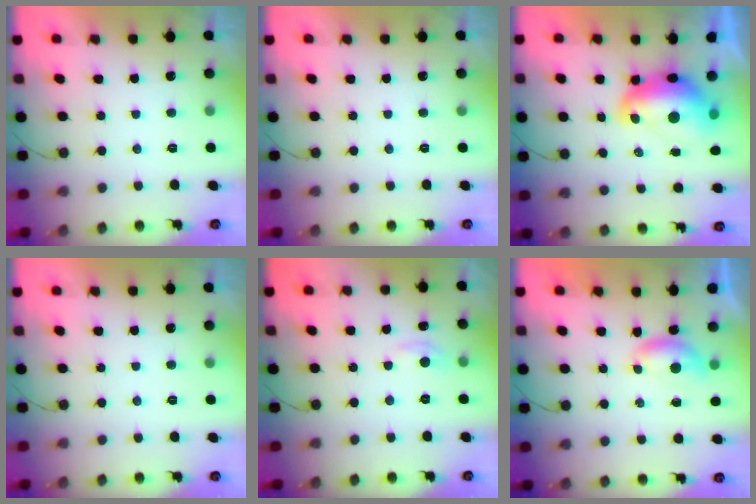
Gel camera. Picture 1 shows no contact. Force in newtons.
{"total": 0.0}
{"total": 12.1, "press": 12.0, "slide": 1.5}
{"total": 0.0}
{"total": 3.2, "press": 3.1, "slide": 0.5}
{"total": 4.8, "press": 4.7, "slide": 0.4}